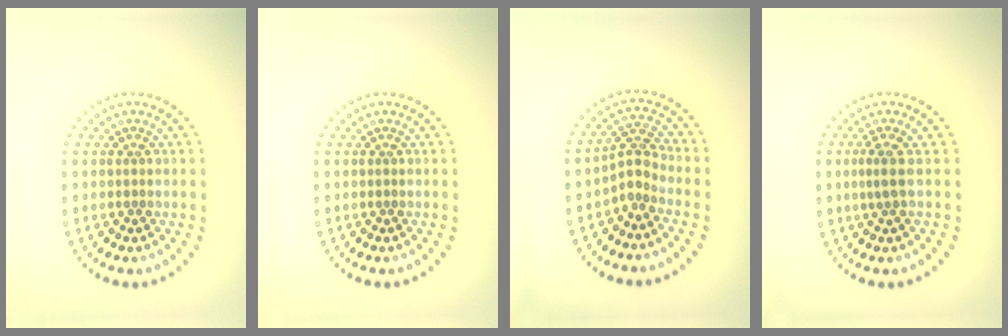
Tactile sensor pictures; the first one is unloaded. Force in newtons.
{"total": 0.0}
{"total": 2.3, "press": 1.6, "slide": 1.7}
{"total": 1.7, "press": 1.2, "slide": 1.2}